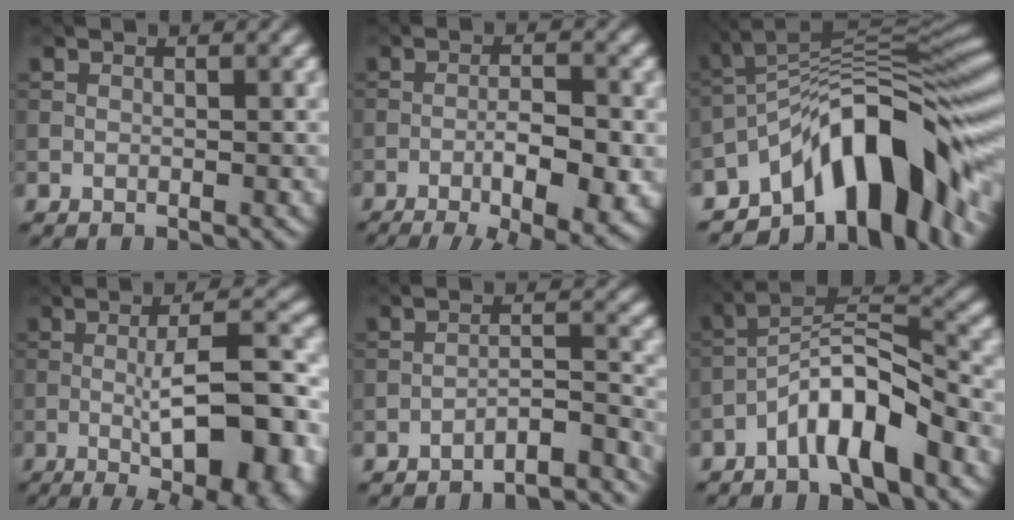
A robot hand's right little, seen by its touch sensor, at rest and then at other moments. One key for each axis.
{"total": 9.8, "fx": -4.6, "fy": 2.9, "fz": 8.1, "tx": -0.116, "ty": -0.006, "tz": -0.051}
{"total": 13.2, "fx": -7.3, "fy": 5.0, "fz": 9.8, "tx": -0.124, "ty": 0.015, "tz": -0.134}
{"total": 12.3, "fx": -3.2, "fy": 3.5, "fz": 11.4, "tx": -0.146, "ty": 0.009, "tz": -0.038}
{"total": 7.7, "fx": -7.1, "fy": 1.2, "fz": 2.7, "tx": -0.031, "ty": 0.013, "tz": -0.095}
{"total": 7.3, "fx": -4.0, "fy": 2.2, "fz": 5.7, "tx": -0.099, "ty": 0.015, "tz": -0.080}